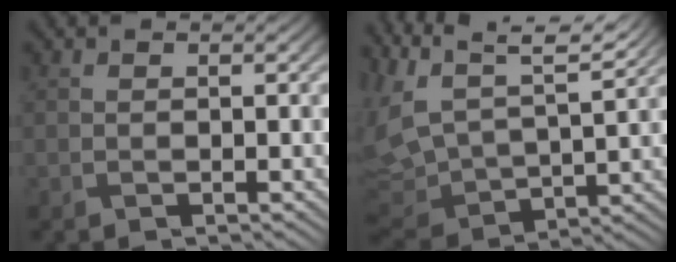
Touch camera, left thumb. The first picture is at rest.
{"total": 11.6, "force": [7.4, 4.5, 7.7], "torque": [-0.215, 0.022, 0.137]}